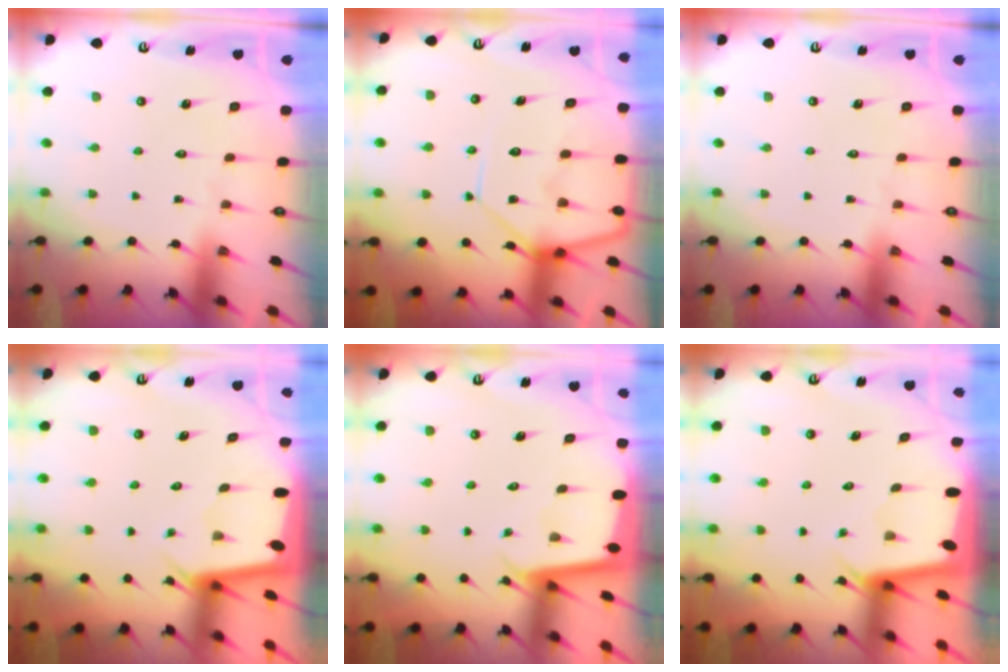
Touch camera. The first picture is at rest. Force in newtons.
{"total": 12.1, "press": 12.1, "slide": 1.1}
{"total": 0.0}
{"total": 1.9, "press": 1.9, "slide": 0.1}
{"total": 1.8, "press": 1.8, "slide": 0.2}
{"total": 2.2, "press": 2.2, "slide": 0.2}